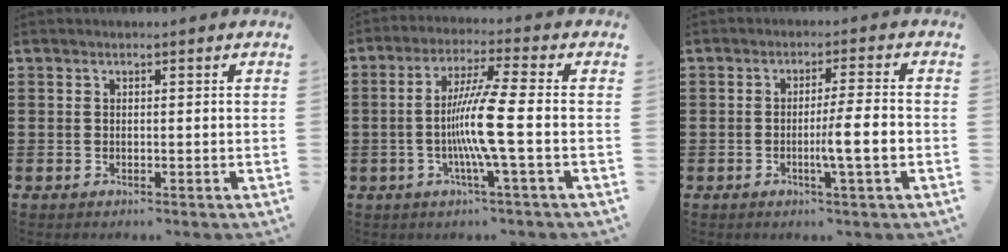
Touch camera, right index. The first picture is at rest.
{"total": 9.1, "force": [-1.8, -0.7, 8.9], "torque": [-0.186, -0.020, -0.045]}
{"total": 5.5, "force": [-1.3, -0.1, 5.3], "torque": [-0.091, -0.008, -0.024]}